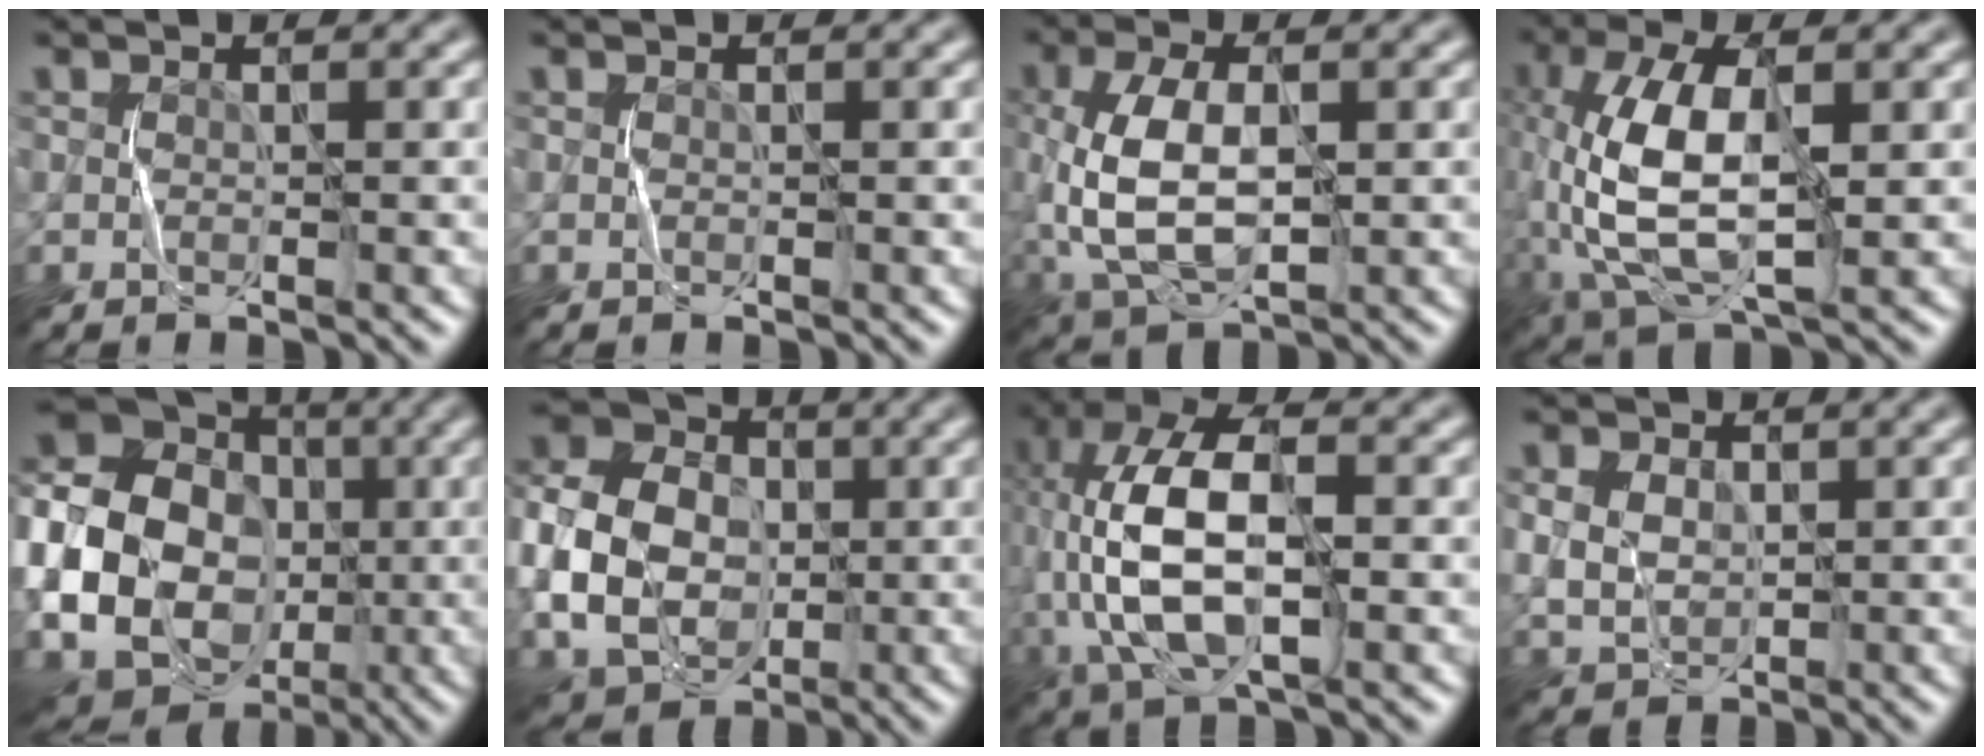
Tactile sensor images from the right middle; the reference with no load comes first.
{"total": 0.0}
{"total": 8.1, "force": [-0.4, 4.5, 6.8], "torque": [-0.159, -0.003, -0.004]}
{"total": 10.3, "force": [-1.2, 4.9, 9.0], "torque": [-0.200, 0.004, -0.025]}
{"total": 23.8, "force": [-3.2, 21.4, 9.9], "torque": [-0.232, 0.006, -0.100]}
{"total": 10.4, "force": [-1.3, 8.0, 6.5], "torque": [-0.151, 0.004, -0.038]}
{"total": 12.3, "force": [-0.5, 6.3, 10.6], "torque": [-0.239, 0.015, -0.017]}
{"total": 3.1, "force": [0.4, 2.5, 1.8], "torque": [-0.045, 0.001, 0.010]}